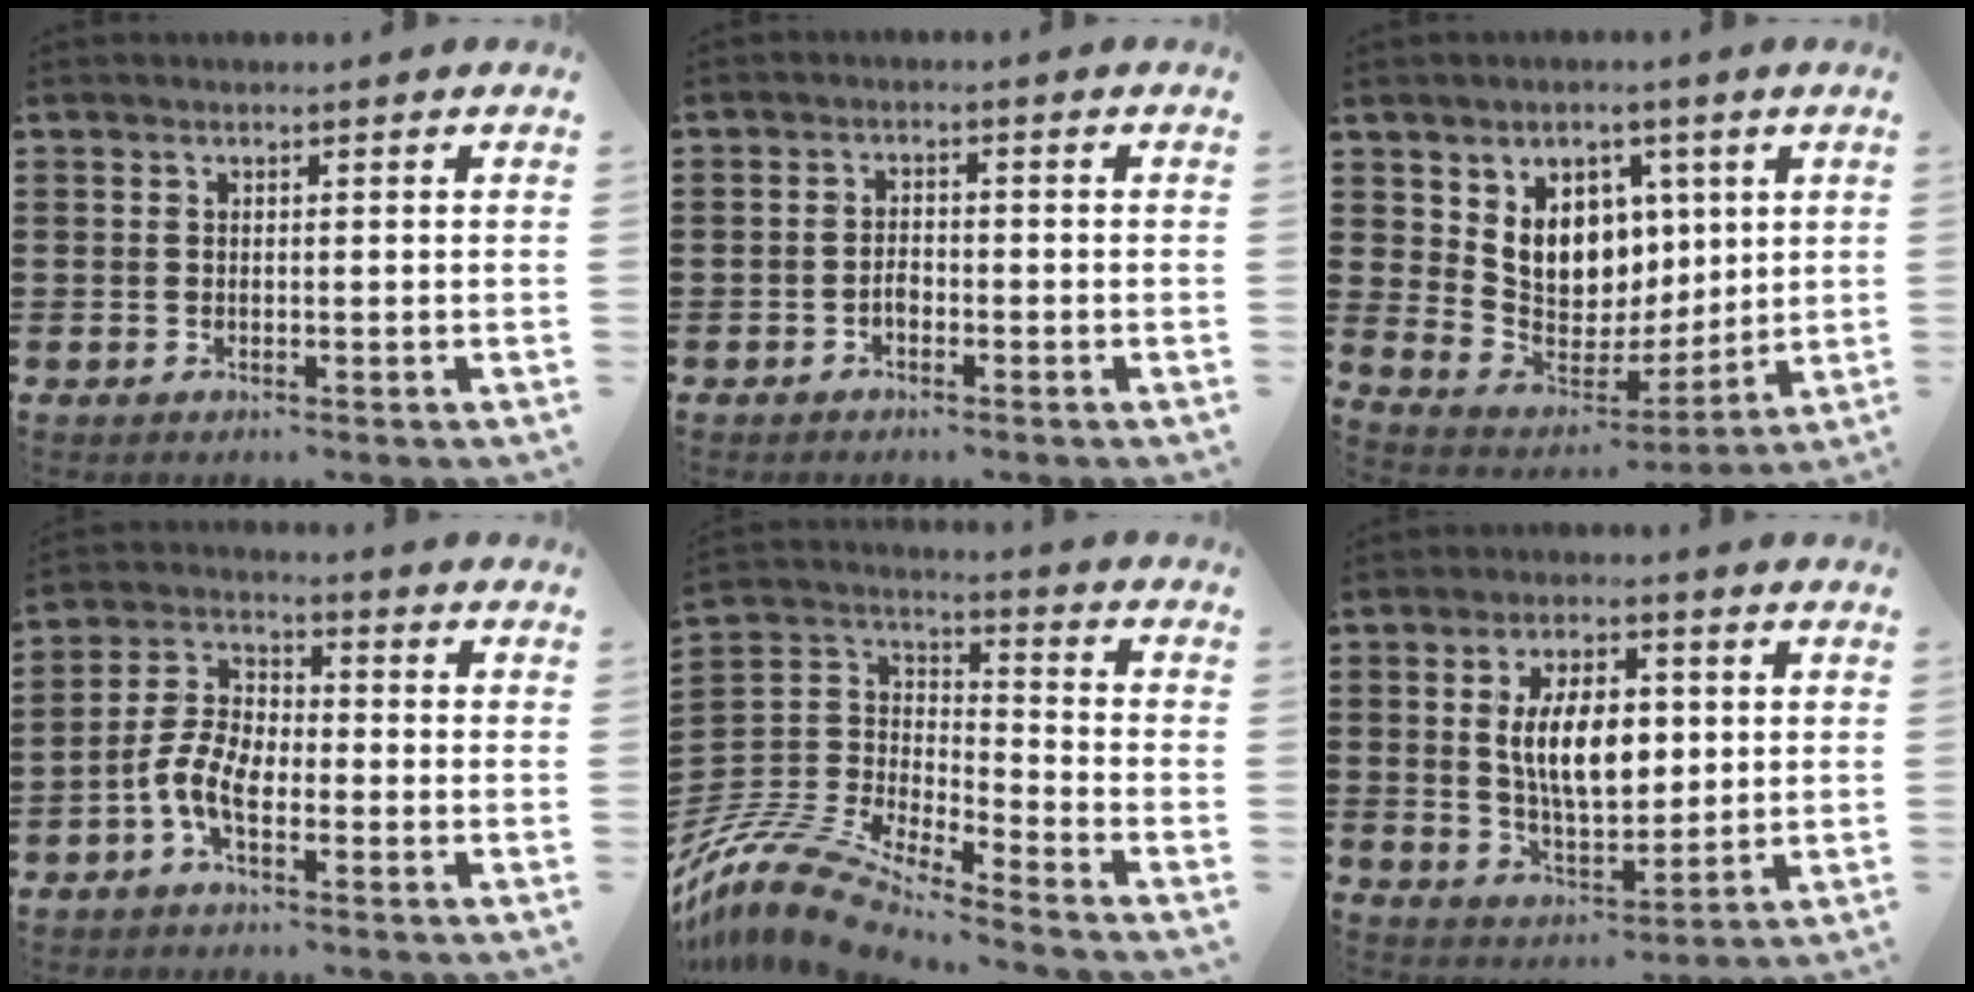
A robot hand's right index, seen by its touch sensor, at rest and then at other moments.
{"total": 1.8, "force": [-1.0, 1.0, 1.1], "torque": [-0.024, 0.002, -0.020]}
{"total": 9.2, "force": [4.0, 7.5, 3.4], "torque": [-0.085, -0.031, 0.081]}
{"total": 6.7, "force": [-2.9, 3.3, 5.1], "torque": [-0.129, -0.001, -0.064]}
{"total": 11.2, "force": [-10.4, 1.8, 3.7], "torque": [-0.104, 0.008, -0.220]}
{"total": 9.5, "force": [1.4, 4.9, 8.0], "torque": [-0.142, 0.002, 0.018]}